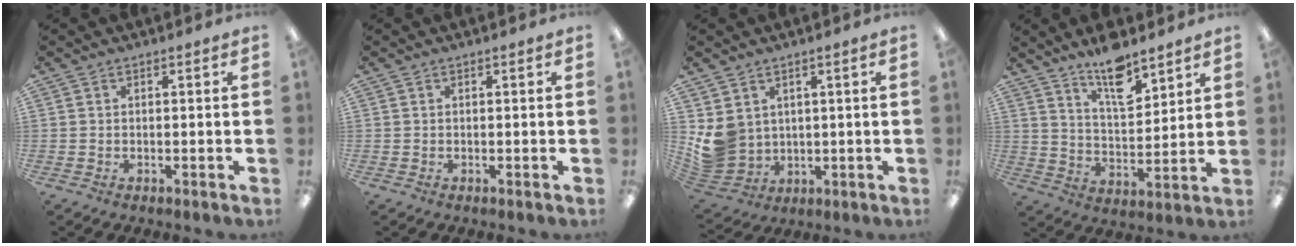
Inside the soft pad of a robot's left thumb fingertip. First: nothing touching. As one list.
[{"total": 0.0}, {"total": 7.6, "force": [2.3, 6.9, 2.2], "torque": [-0.066, -0.013, 0.054]}, {"total": 11.7, "force": [9.0, 4.3, 6.0], "torque": [-0.085, -0.056, 0.157]}]